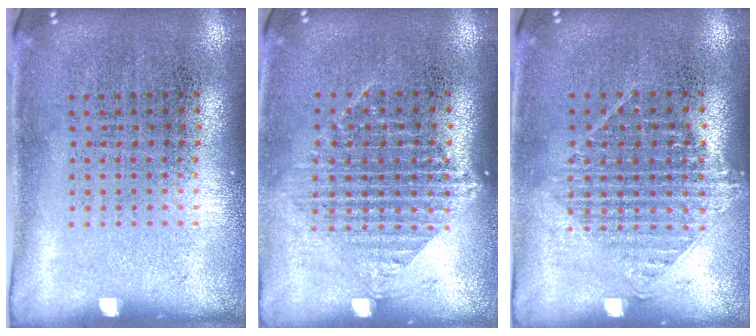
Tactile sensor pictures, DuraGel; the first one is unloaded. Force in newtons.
{"total": 1.4, "press": 1.2, "slide": 0.7}
{"total": 1.0, "press": 1.0, "slide": 0.4}